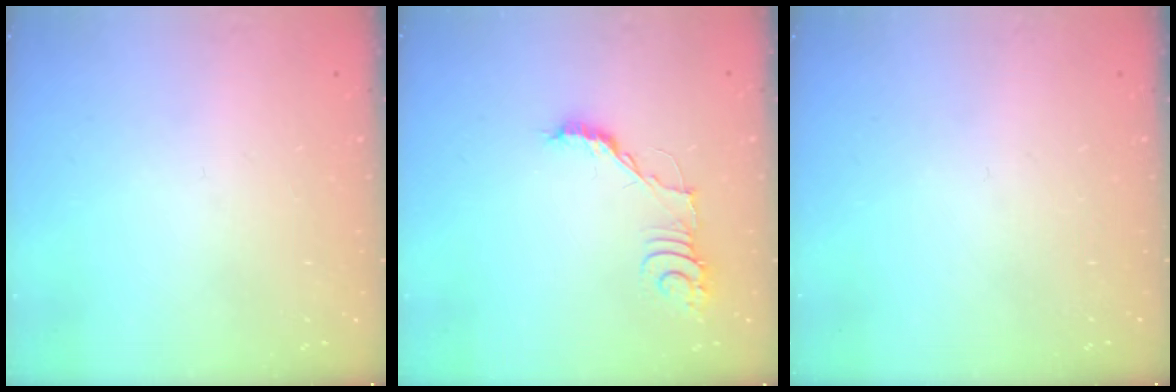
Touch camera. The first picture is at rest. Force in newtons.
{"total": 9.8, "press": 9.7, "slide": 0.7}
{"total": 0.0}